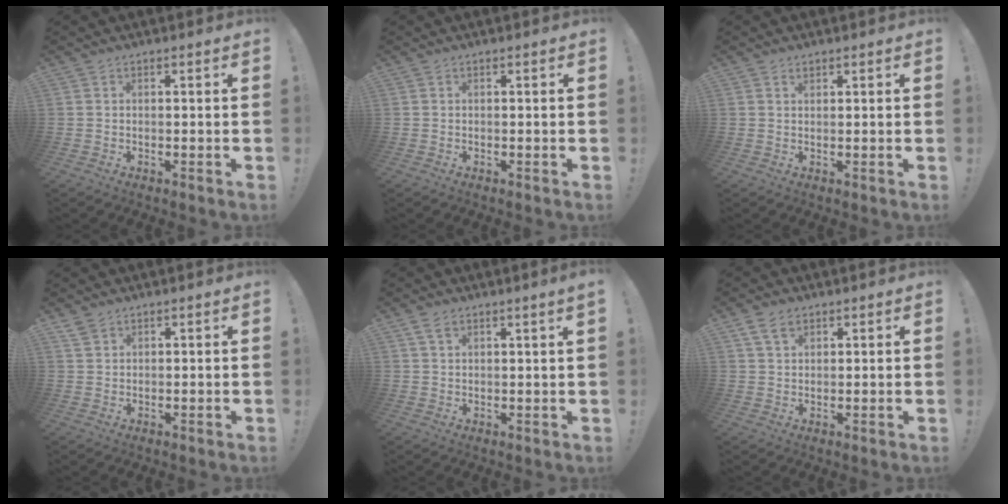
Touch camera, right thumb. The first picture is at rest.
{"total": 0.0}
{"total": 1.0, "force": [0.8, 0.5, 0.2], "torque": [0.003, -0.004, 0.015]}
{"total": 2.5, "force": [2.0, 1.0, 1.1], "torque": [-0.016, -0.012, 0.037]}
{"total": 3.4, "force": [2.3, 0.3, 2.5], "torque": [-0.045, -0.008, 0.040]}
{"total": 5.3, "force": [3.0, 3.1, 3.0], "torque": [-0.052, -0.005, 0.058]}